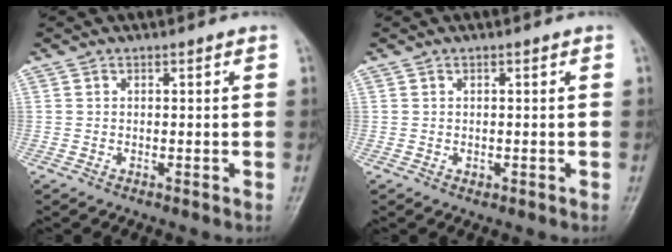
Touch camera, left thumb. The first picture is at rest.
{"total": 0.6, "force": [-0.1, 0.5, 0.4], "torque": [-0.004, 0.000, 0.000]}